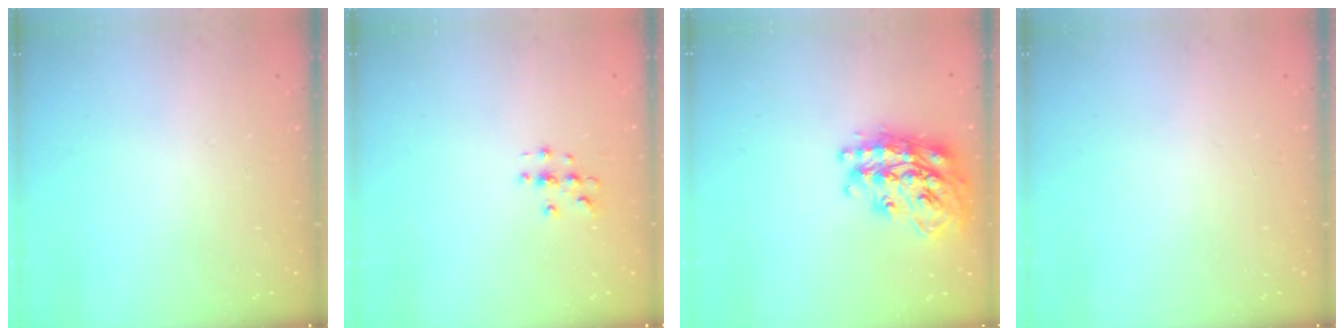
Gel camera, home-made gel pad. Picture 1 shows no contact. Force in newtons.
{"total": 2.8, "press": 2.8, "slide": 0.2}
{"total": 23.5, "press": 23.4, "slide": 2.0}
{"total": 0.0}